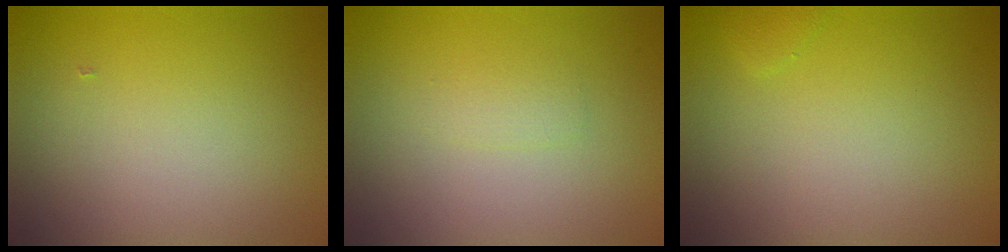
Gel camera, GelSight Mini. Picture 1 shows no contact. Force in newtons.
{"total": 1.0, "press": 1.0, "slide": 0.1}
{"total": 0.7, "press": 0.7, "slide": 0.0}